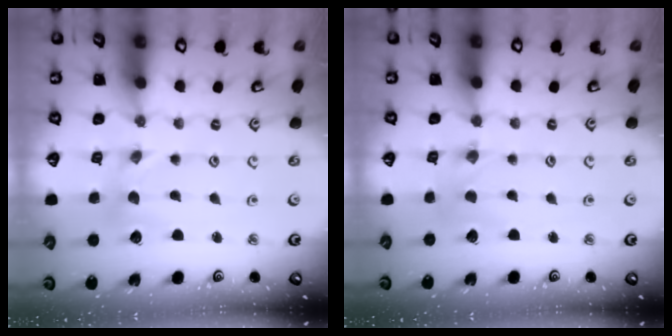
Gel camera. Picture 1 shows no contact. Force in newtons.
{"total": 0.0}